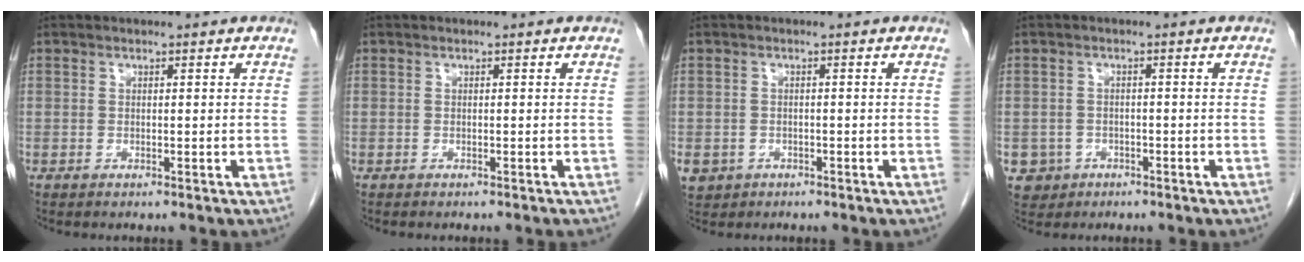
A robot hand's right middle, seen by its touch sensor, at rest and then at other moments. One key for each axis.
{"total": 1.3, "fx": -1.2, "fy": -0.1, "fz": 0.6, "tx": -0.005, "ty": 0.001, "tz": -0.015}
{"total": 5.1, "fx": -2.6, "fy": 4.2, "fz": 1.1, "tx": -0.027, "ty": 0.002, "tz": -0.037}
{"total": 3.8, "fx": -1.7, "fy": 3.3, "fz": 0.2, "tx": -0.002, "ty": 0.009, "tz": -0.025}